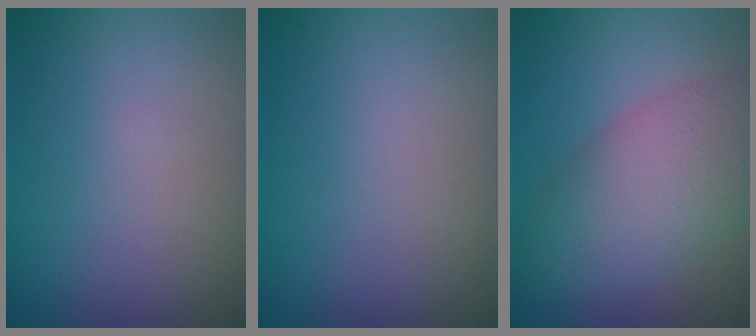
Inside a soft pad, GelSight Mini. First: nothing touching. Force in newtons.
{"total": 0.0}
{"total": 7.4, "press": 7.4, "slide": 0.2}